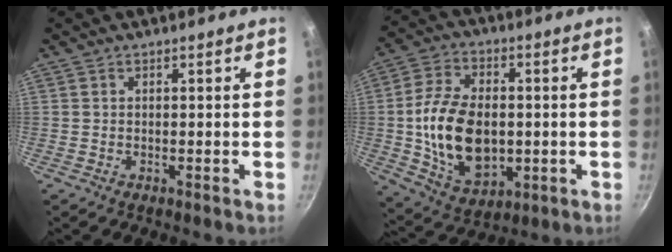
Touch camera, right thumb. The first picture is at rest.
{"total": 17.5, "force": [-0.8, 11.4, 13.2], "torque": [-0.222, 0.007, -0.005]}